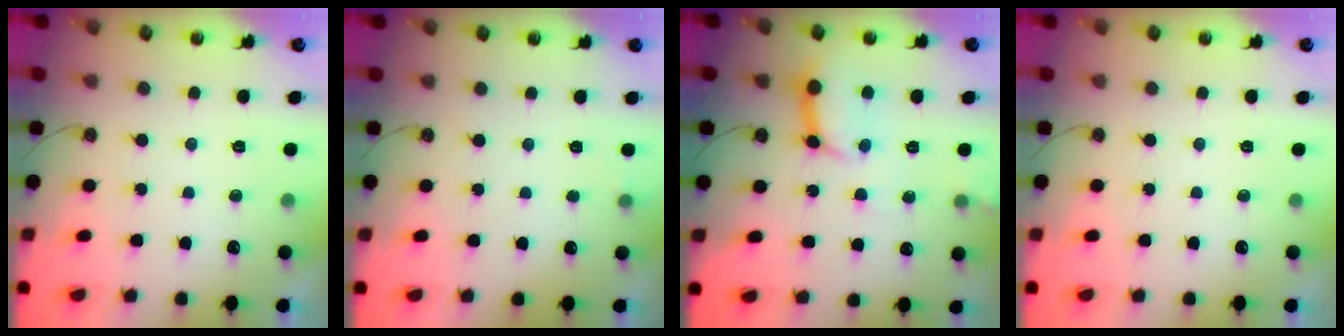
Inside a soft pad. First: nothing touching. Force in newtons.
{"total": 4.0, "press": 4.0, "slide": 0.4}
{"total": 10.7, "press": 10.6, "slide": 1.4}
{"total": 0.0}